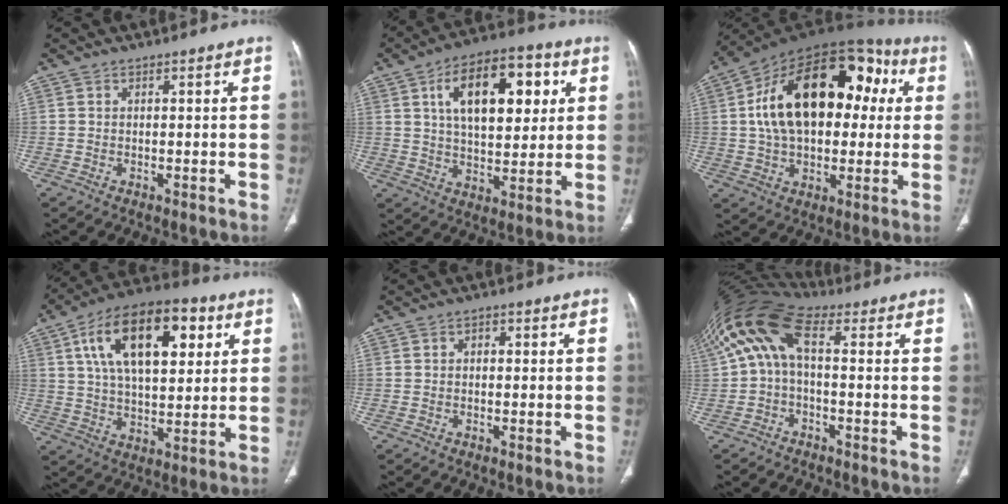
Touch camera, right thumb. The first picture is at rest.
{"total": 18.2, "force": [5.8, 9.5, 14.4], "torque": [-0.189, -0.001, 0.091]}
{"total": 26.7, "force": [4.6, 16.0, 20.9], "torque": [-0.323, 0.044, 0.068]}
{"total": 21.5, "force": [7.5, 10.8, 17.0], "torque": [-0.261, 0.000, 0.119]}
{"total": 1.2, "force": [0.1, 0.9, 0.8], "torque": [-0.007, 0.005, -0.002]}
{"total": 11.7, "force": [1.2, 5.7, 10.2], "torque": [-0.210, 0.047, 0.013]}